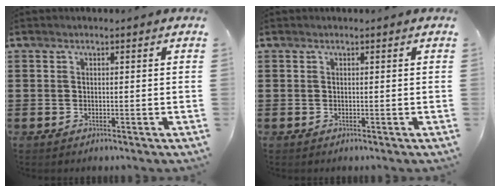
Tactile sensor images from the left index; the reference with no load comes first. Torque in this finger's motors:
{"motor_torque": [-0.03, 0.03, 0.00, -0.01]}